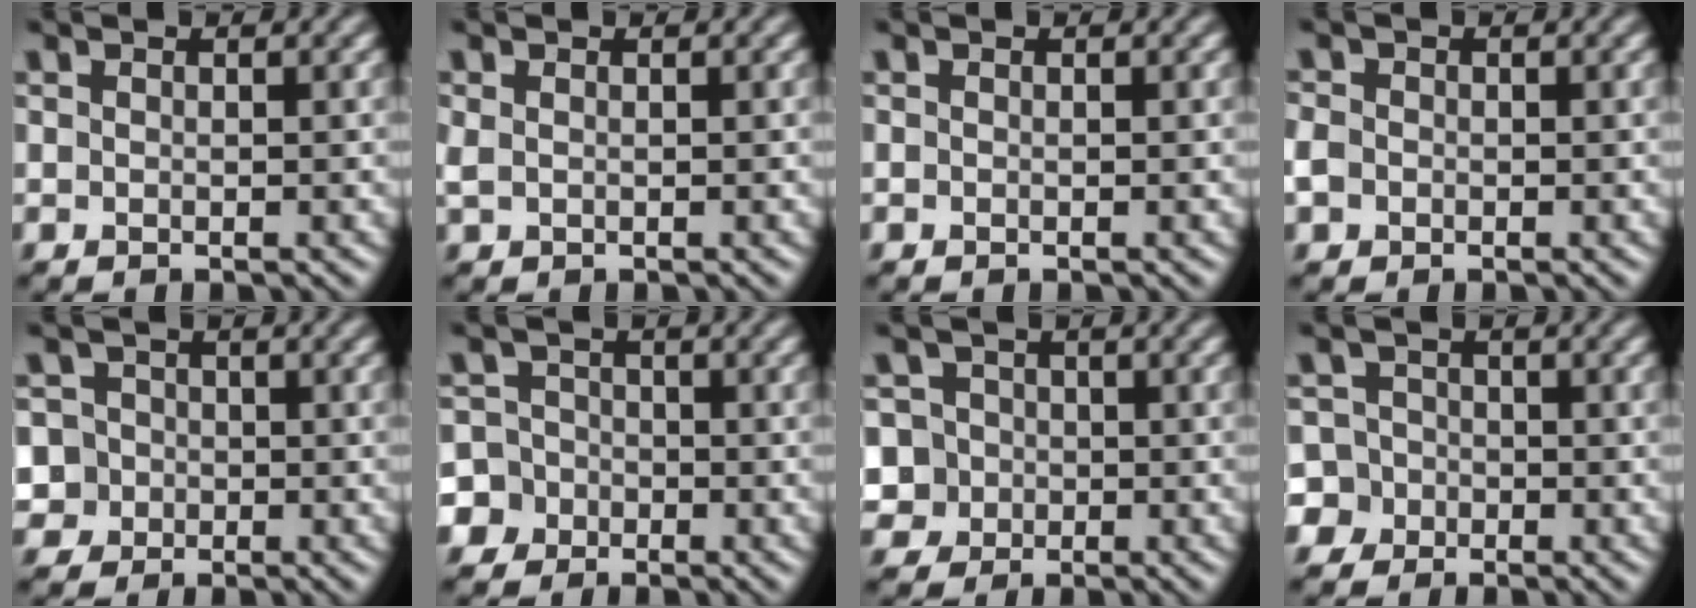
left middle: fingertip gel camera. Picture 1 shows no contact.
{"total": 0.6, "force": [0.2, 0.4, 0.3], "torque": [-0.012, 0.002, 0.005]}
{"total": 0.0}
{"total": 2.3, "force": [-0.2, 2.1, 0.9], "torque": [-0.020, 0.015, -0.014]}
{"total": 5.1, "force": [0.1, 4.8, 1.8], "torque": [-0.023, 0.037, -0.028]}
{"total": 7.0, "force": [-3.4, 6.0, 1.1], "torque": [-0.027, 0.005, -0.092]}
{"total": 5.9, "force": [0.3, 5.4, 2.3], "torque": [-0.030, 0.036, -0.028]}
{"total": 5.4, "force": [-2.2, 4.8, 1.0], "torque": [-0.013, 0.018, -0.070]}